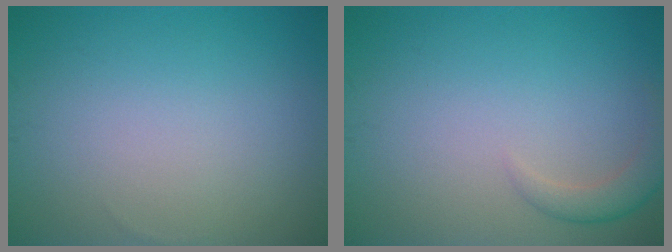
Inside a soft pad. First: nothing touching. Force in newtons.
{"total": 2.0, "press": 2.0, "slide": 0.1}